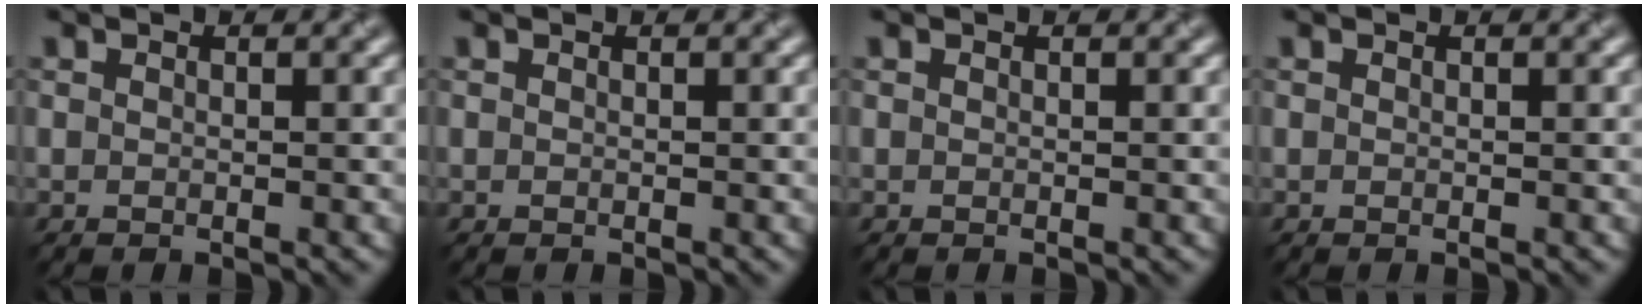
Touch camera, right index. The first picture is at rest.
{"total": 0.0}
{"total": 0.0}
{"total": 0.0}